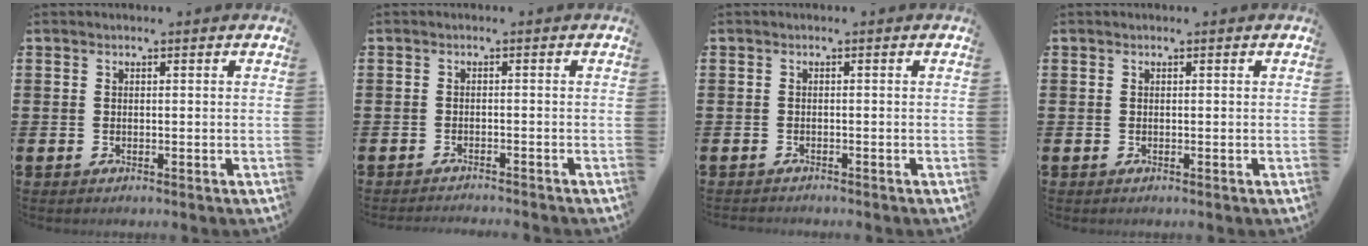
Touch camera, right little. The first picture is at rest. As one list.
[{"total": 1.1, "force": [-1.1, -0.2, -0.1], "torque": [0.001, 0.002, -0.023]}, {"total": 0.5, "force": [-0.5, 0.0, 0.0], "torque": [0.000, -0.003, -0.011]}, {"total": 0.0}]